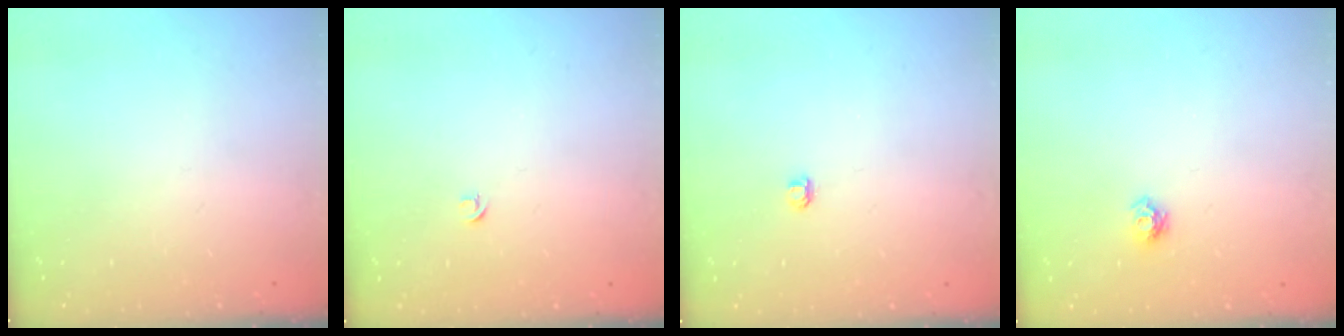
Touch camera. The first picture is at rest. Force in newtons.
{"total": 2.7, "press": 2.6, "slide": 0.6}
{"total": 2.8, "press": 2.8, "slide": 0.3}
{"total": 4.9, "press": 4.8, "slide": 0.6}